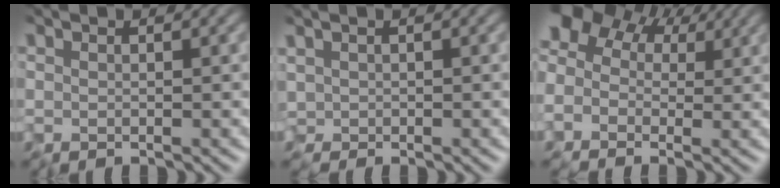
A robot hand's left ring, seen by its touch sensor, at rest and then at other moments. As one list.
[{"total": 0.7, "force": [0.0, 0.6, 0.3], "torque": [-0.013, -0.001, 0.000]}, {"total": 6.4, "force": [1.6, 4.7, 4.1], "torque": [-0.072, 0.030, 0.003]}]